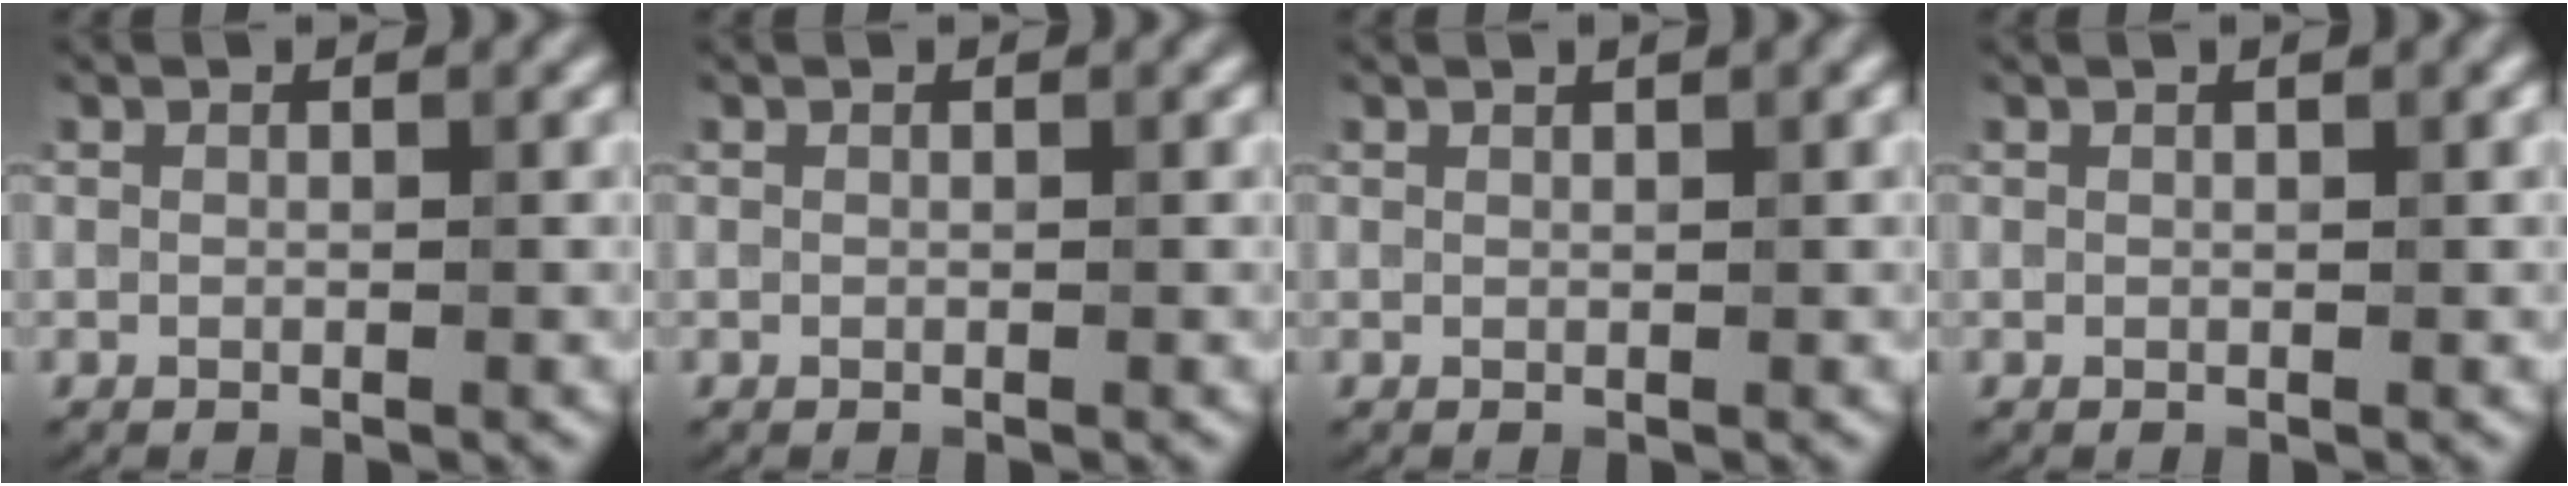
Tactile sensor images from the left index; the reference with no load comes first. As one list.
[{"total": 0.0}, {"total": 1.3, "force": [0.8, 0.3, 1.0], "torque": [-0.010, 0.004, 0.012]}, {"total": 1.3, "force": [0.7, 0.3, 1.1], "torque": [-0.011, 0.006, 0.007]}]